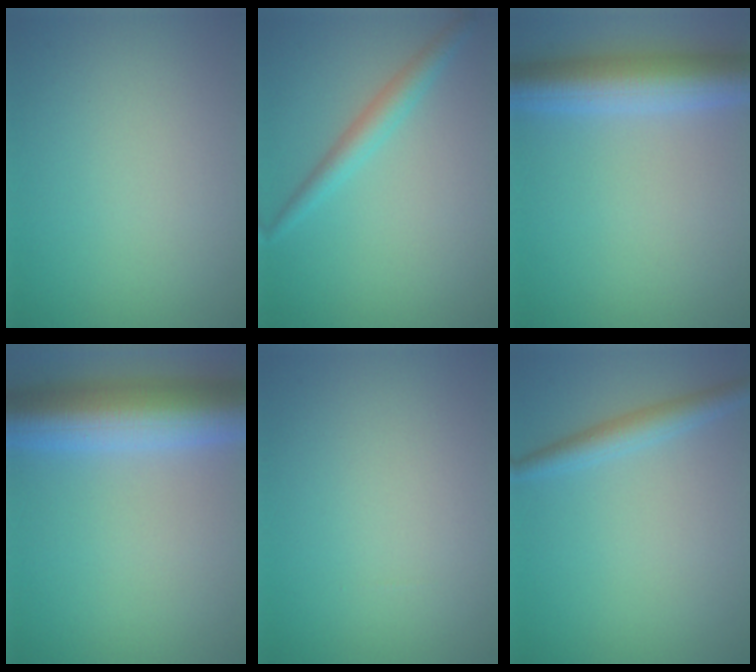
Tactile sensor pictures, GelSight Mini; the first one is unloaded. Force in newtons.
{"total": 2.2, "press": 2.2, "slide": 0.1}
{"total": 6.6, "press": 6.6, "slide": 0.4}
{"total": 9.5, "press": 9.5, "slide": 0.3}
{"total": 0.0}
{"total": 2.3, "press": 2.3, "slide": 0.1}